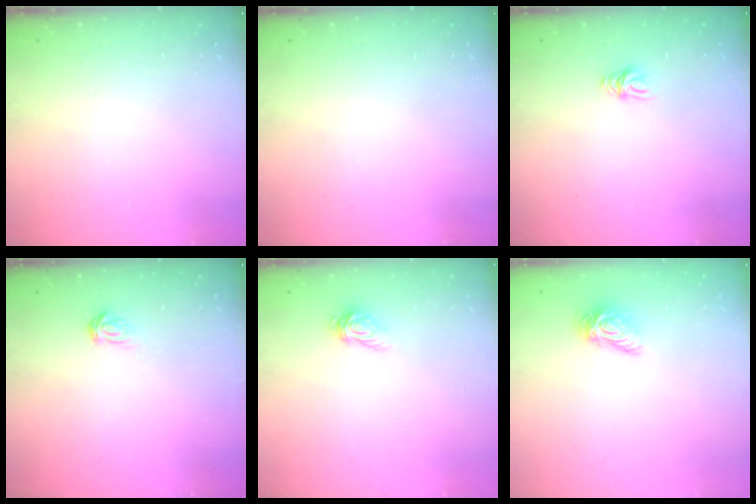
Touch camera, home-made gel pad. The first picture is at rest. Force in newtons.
{"total": 0.0}
{"total": 6.1, "press": 6.1, "slide": 0.3}
{"total": 2.1, "press": 2.1, "slide": 0.2}
{"total": 3.2, "press": 3.1, "slide": 0.3}
{"total": 7.1, "press": 7.1, "slide": 0.2}